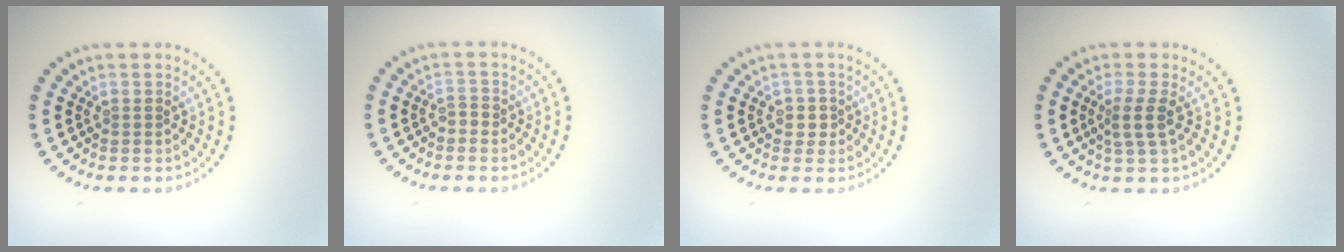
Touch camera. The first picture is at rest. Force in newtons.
{"total": 0.9, "press": 0.8, "slide": 0.4}
{"total": 1.4, "press": 1.2, "slide": 0.6}
{"total": 2.2, "press": 1.8, "slide": 1.3}